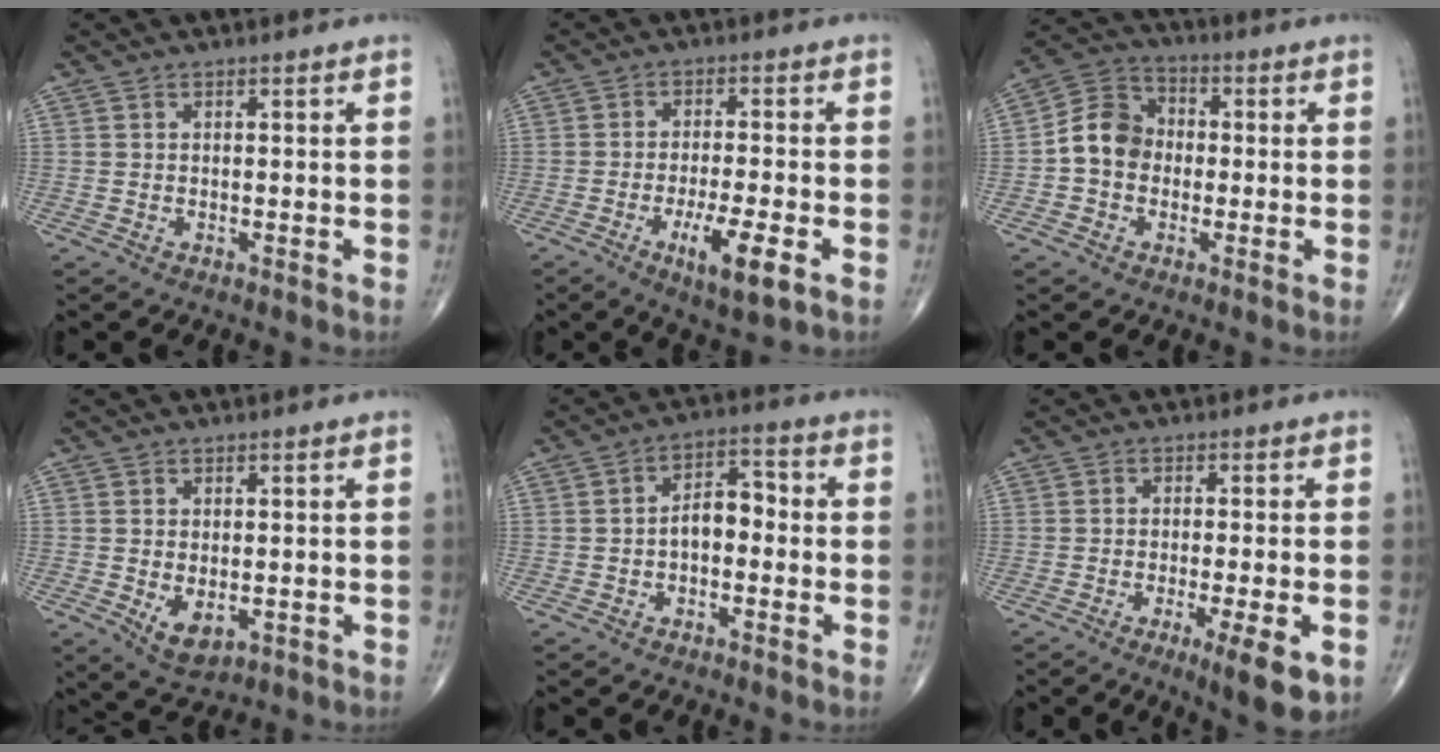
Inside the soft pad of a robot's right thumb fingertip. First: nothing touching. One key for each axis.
{"total": 8.7, "fx": -3.5, "fy": 1.9, "fz": 7.7, "tx": -0.137, "ty": -0.002, "tz": -0.054}
{"total": 8.6, "fx": -0.9, "fy": 7.2, "fz": 4.6, "tx": -0.068, "ty": 0.035, "tz": -0.033}
{"total": 5.3, "fx": -1.1, "fy": 3.1, "fz": 4.2, "tx": -0.063, "ty": -0.009, "tz": -0.005}
{"total": 6.0, "fx": -1.1, "fy": 3.6, "fz": 4.6, "tx": -0.058, "ty": 0.029, "tz": -0.028}
{"total": 8.0, "fx": -3.2, "fy": 1.4, "fz": 7.1, "tx": -0.107, "ty": -0.012, "tz": -0.047}